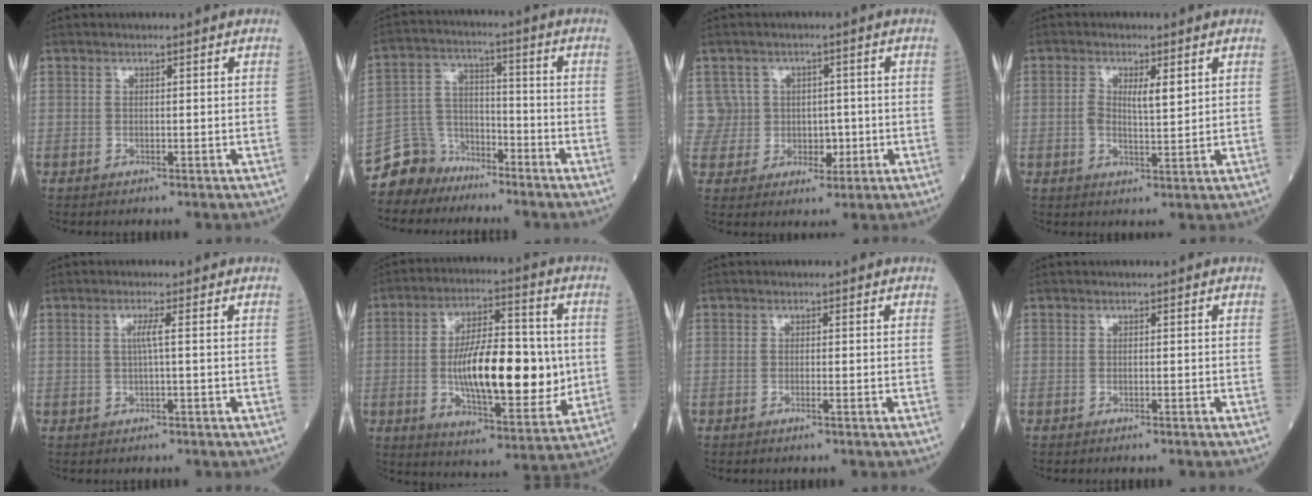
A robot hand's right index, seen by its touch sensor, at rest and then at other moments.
{"total": 7.6, "force": [-6.2, 4.4, -0.5], "torque": [0.012, 0.027, -0.121]}
{"total": 6.1, "force": [1.0, 6.0, 0.0], "torque": [0.017, 0.027, 0.027]}
{"total": 4.2, "force": [1.2, 1.3, 3.8], "torque": [-0.070, 0.006, 0.022]}
{"total": 1.7, "force": [0.1, -0.4, 1.7], "torque": [-0.034, 0.001, 0.000]}
{"total": 17.7, "force": [-0.8, 6.0, 16.6], "torque": [-0.277, 0.003, -0.012]}
{"total": 0.7, "force": [-0.3, -0.1, 0.6], "torque": [-0.013, 0.002, -0.004]}
{"total": 1.3, "force": [-1.2, -0.1, 0.6], "torque": [-0.010, 0.000, -0.015]}